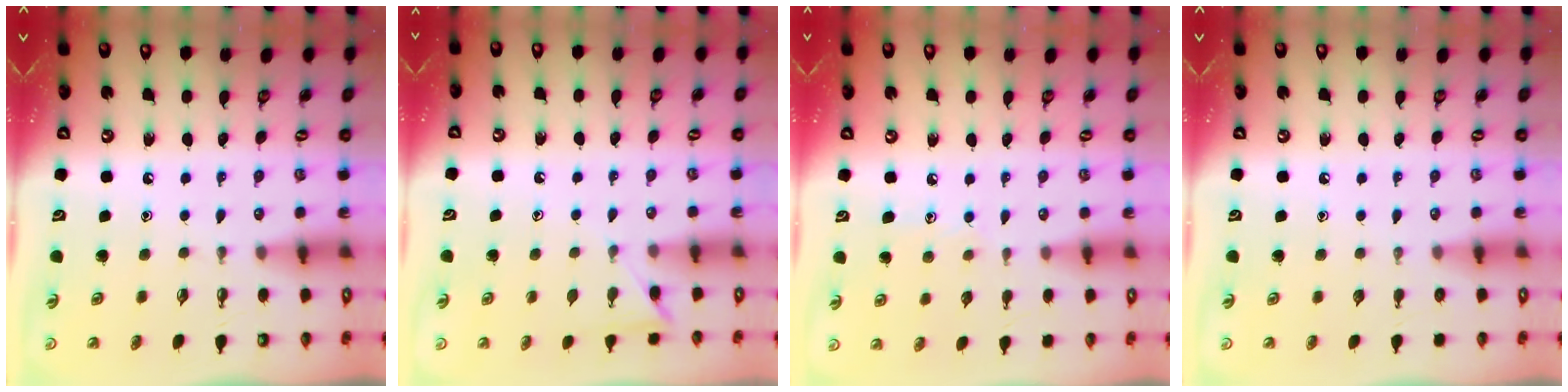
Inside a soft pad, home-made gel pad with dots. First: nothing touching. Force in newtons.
{"total": 5.5, "press": 5.5, "slide": 0.5}
{"total": 6.5, "press": 6.5, "slide": 0.6}
{"total": 0.0}